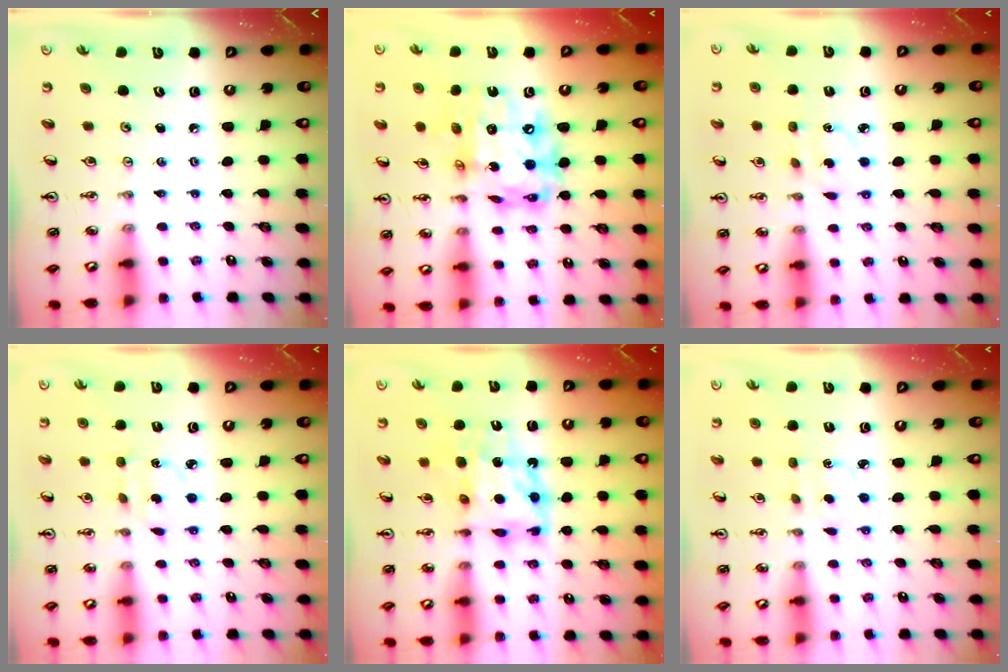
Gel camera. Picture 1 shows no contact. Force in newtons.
{"total": 17.1, "press": 17.1, "slide": 1.8}
{"total": 3.3, "press": 3.2, "slide": 0.9}
{"total": 3.9, "press": 3.9, "slide": 0.5}
{"total": 10.2, "press": 10.2, "slide": 0.9}
{"total": 2.0, "press": 1.9, "slide": 0.6}